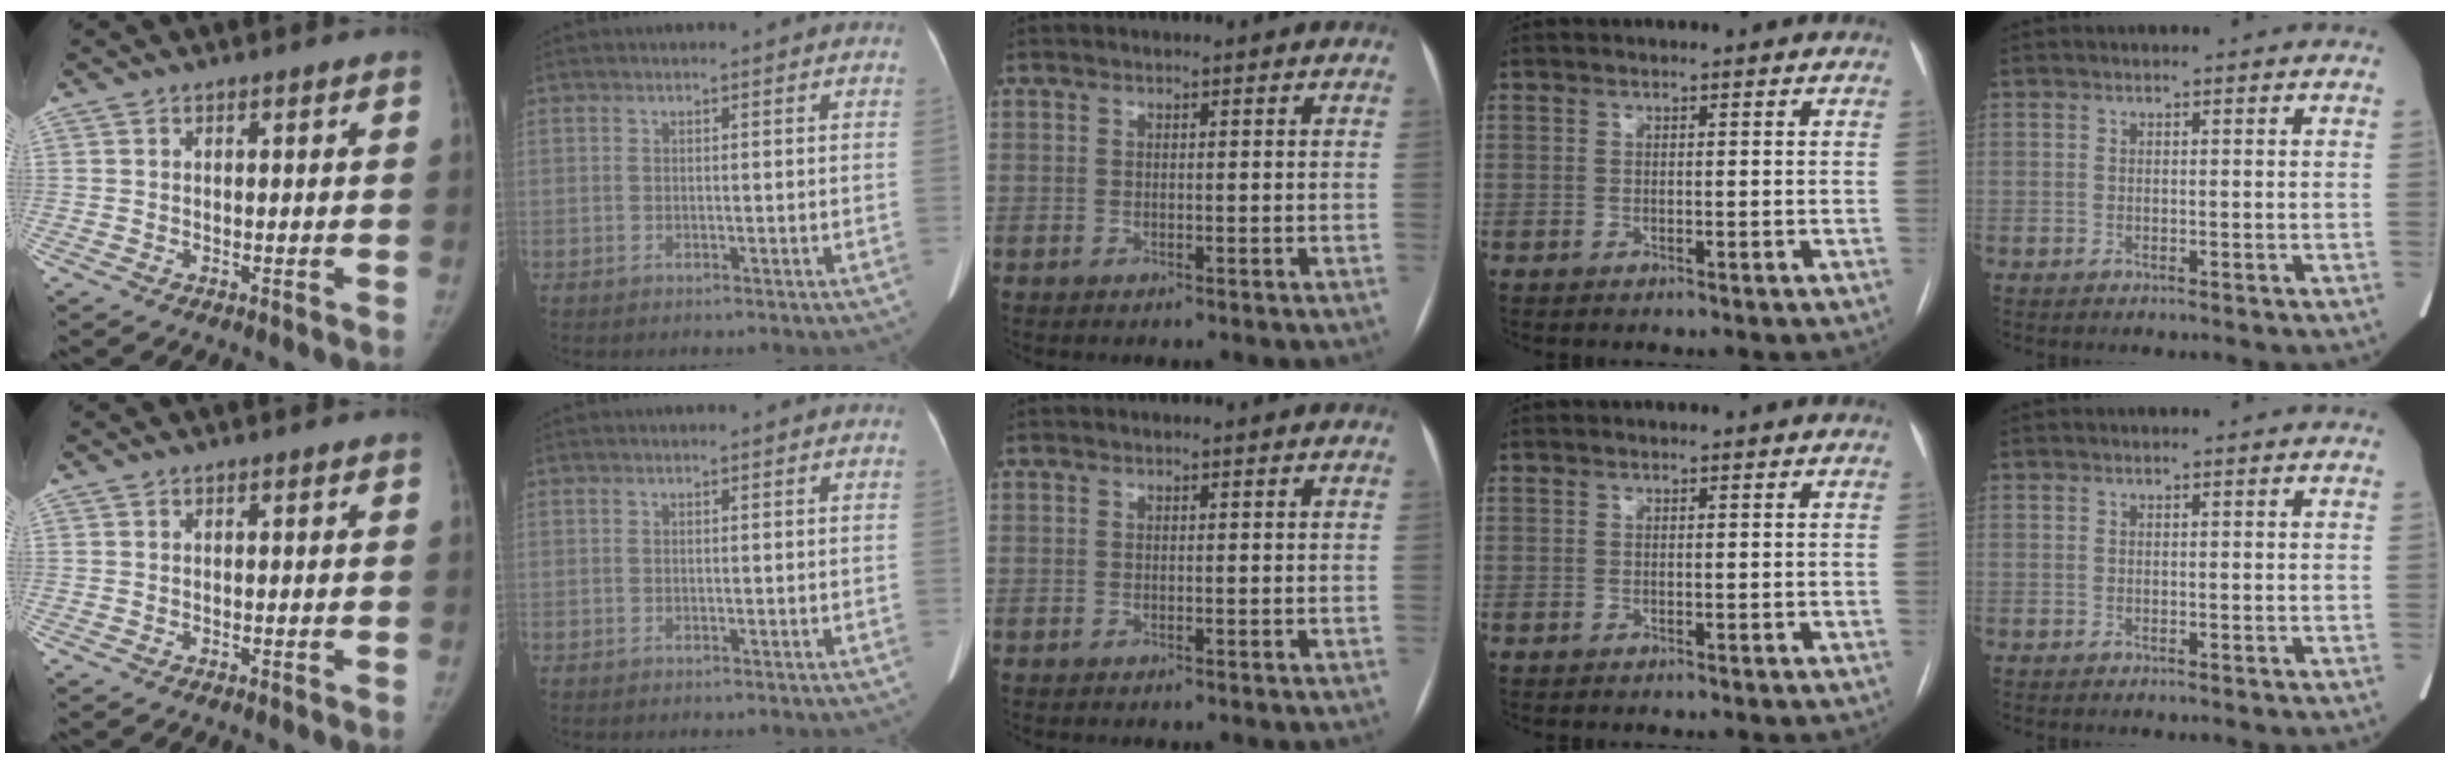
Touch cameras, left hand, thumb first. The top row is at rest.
{}